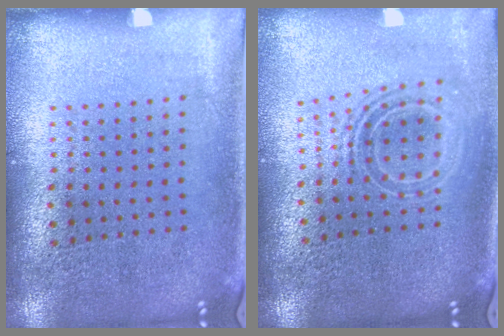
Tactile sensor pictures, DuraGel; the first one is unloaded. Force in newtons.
{"total": 1.7, "press": 1.3, "slide": 1.1}